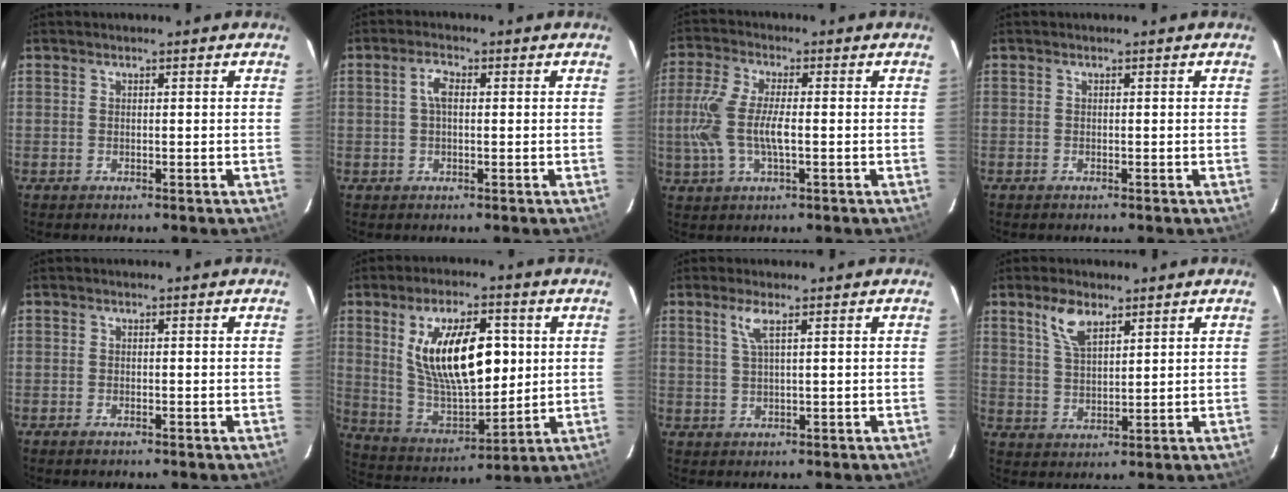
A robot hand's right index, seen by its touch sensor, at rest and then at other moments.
{"total": 2.8, "force": [0.3, 1.3, 2.5], "torque": [-0.052, 0.009, 0.006]}
{"total": 9.7, "force": [-1.0, 3.2, 9.1], "torque": [-0.200, 0.000, -0.020]}
{"total": 0.0}
{"total": 1.0, "force": [-0.8, 0.3, 0.5], "torque": [-0.012, -0.002, -0.018]}
{"total": 18.7, "force": [4.5, 8.4, 16.1], "torque": [-0.284, 0.000, 0.096]}
{"total": 3.0, "force": [1.5, -0.1, 2.5], "torque": [-0.054, 0.000, 0.034]}
{"total": 6.2, "force": [3.8, 2.7, 4.0], "torque": [-0.079, 0.008, 0.078]}